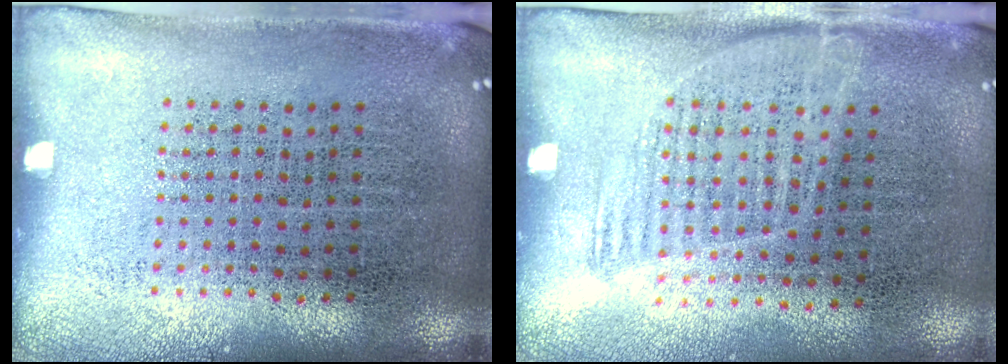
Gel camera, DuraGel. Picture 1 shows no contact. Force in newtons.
{"total": 1.1, "press": 0.9, "slide": 0.6}